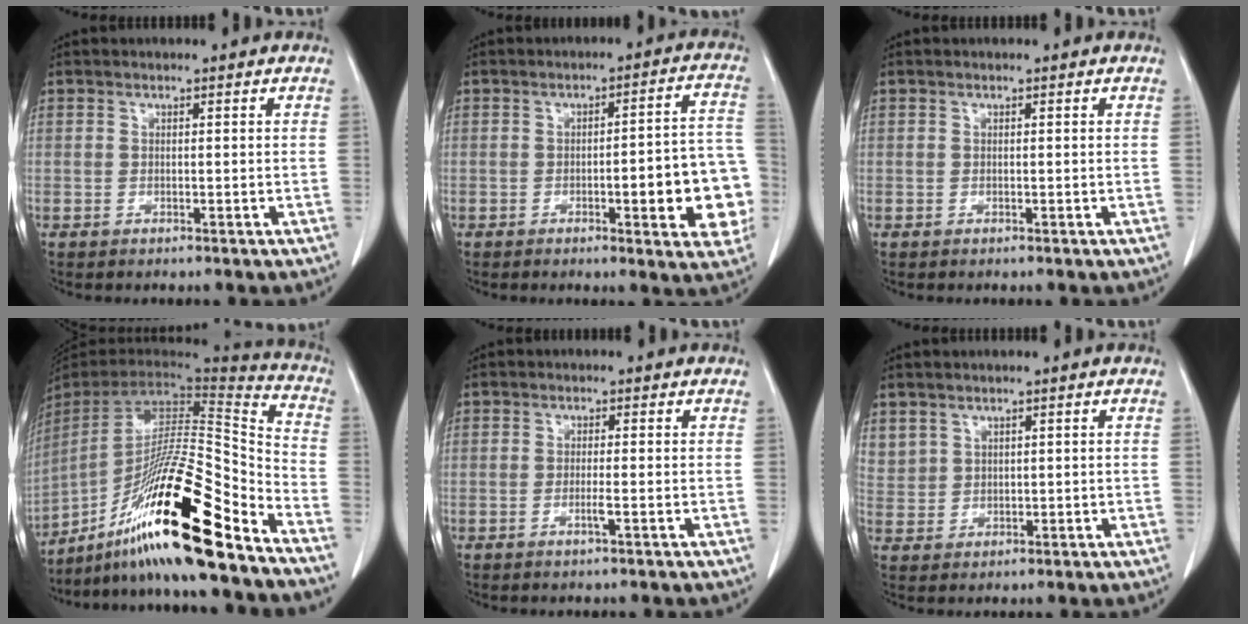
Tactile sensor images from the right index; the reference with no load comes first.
{"total": 11.8, "force": [-2.7, 2.5, 11.2], "torque": [-0.119, 0.020, -0.032]}
{"total": 0.0}
{"total": 25.7, "force": [-17.0, 1.5, 19.2], "torque": [-0.314, -0.014, -0.298]}
{"total": 1.5, "force": [-0.6, -0.2, 1.4], "torque": [-0.027, -0.003, -0.012]}
{"total": 4.4, "force": [2.6, 3.5, 0.7], "torque": [-0.016, 0.007, 0.065]}